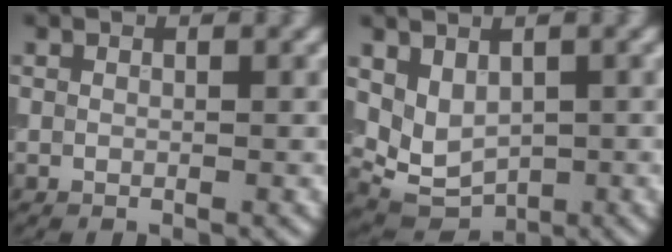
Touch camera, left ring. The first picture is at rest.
{"total": 3.8, "force": [1.0, 2.7, 2.5], "torque": [-0.044, -0.012, 0.027]}